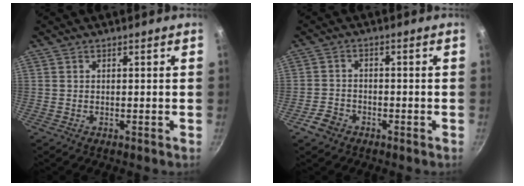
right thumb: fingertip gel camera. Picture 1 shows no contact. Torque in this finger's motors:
{"motor_torque": [0.56, 0.02, -0.27, -0.04, -0.01]}